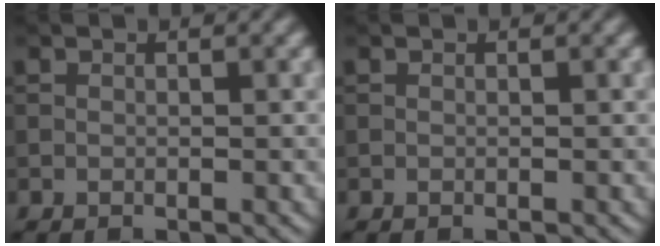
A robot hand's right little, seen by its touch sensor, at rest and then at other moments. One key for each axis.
{"total": 0.0}